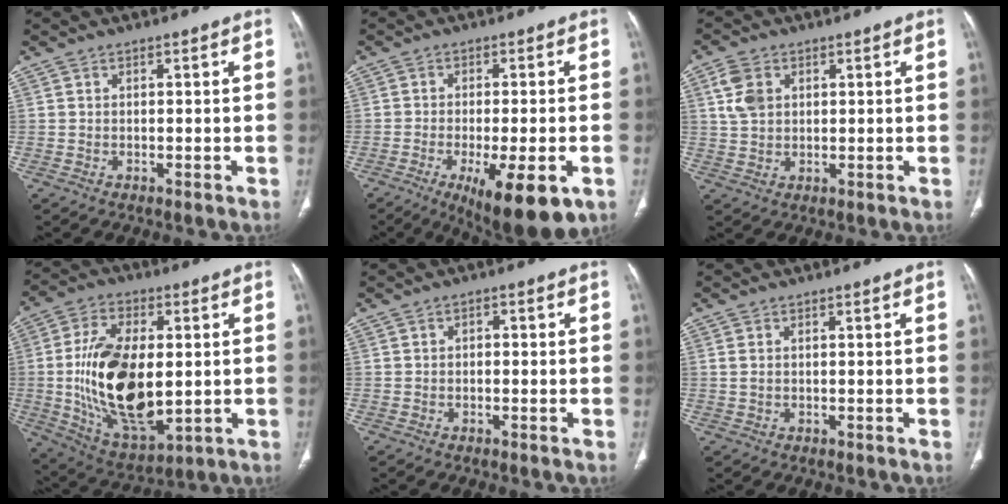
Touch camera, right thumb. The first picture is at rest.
{"total": 14.8, "force": [-6.7, 4.7, 12.4], "torque": [-0.158, -0.006, -0.088]}
{"total": 5.5, "force": [1.9, 3.9, 3.4], "torque": [-0.063, 0.001, 0.040]}
{"total": 21.2, "force": [-0.3, 11.1, 18.1], "torque": [-0.329, -0.013, 0.012]}
{"total": 1.0, "force": [-0.1, 0.7, 0.7], "torque": [-0.007, 0.006, -0.004]}
{"total": 1.0, "force": [0.3, 0.6, 0.8], "torque": [-0.026, 0.010, 0.014]}